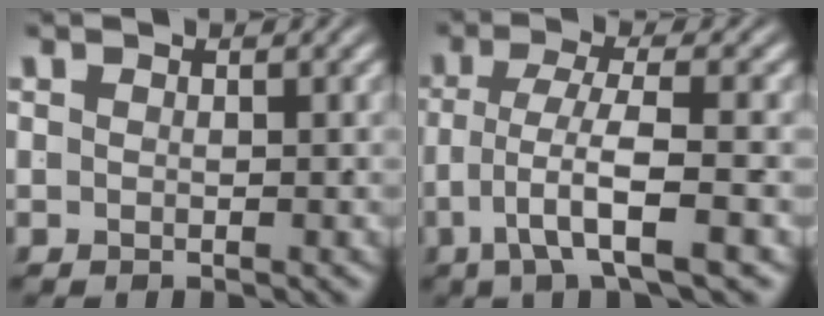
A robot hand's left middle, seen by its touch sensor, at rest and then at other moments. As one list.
[{"total": 5.0, "force": [-2.0, 1.1, 4.4], "torque": [-0.087, -0.018, -0.024]}]